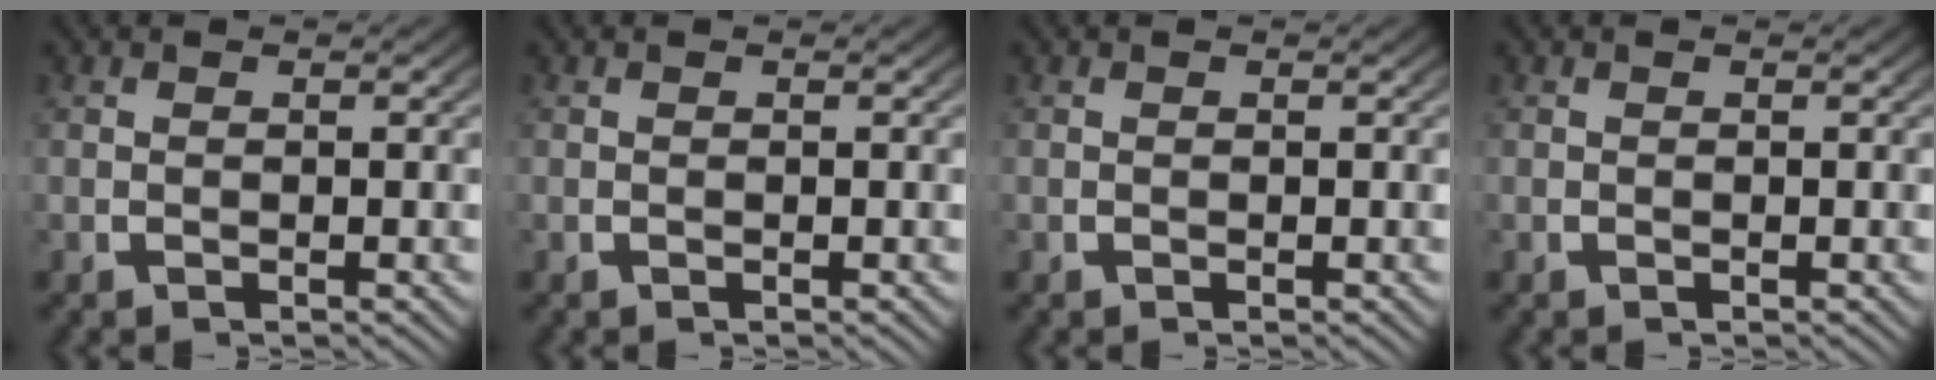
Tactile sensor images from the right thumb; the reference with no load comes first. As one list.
[{"total": 0.0}, {"total": 0.0}, {"total": 0.0}]